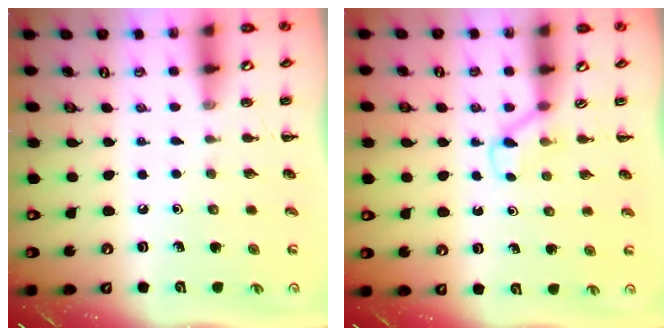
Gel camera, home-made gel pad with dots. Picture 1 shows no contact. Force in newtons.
{"total": 2.5, "press": 2.3, "slide": 0.9}